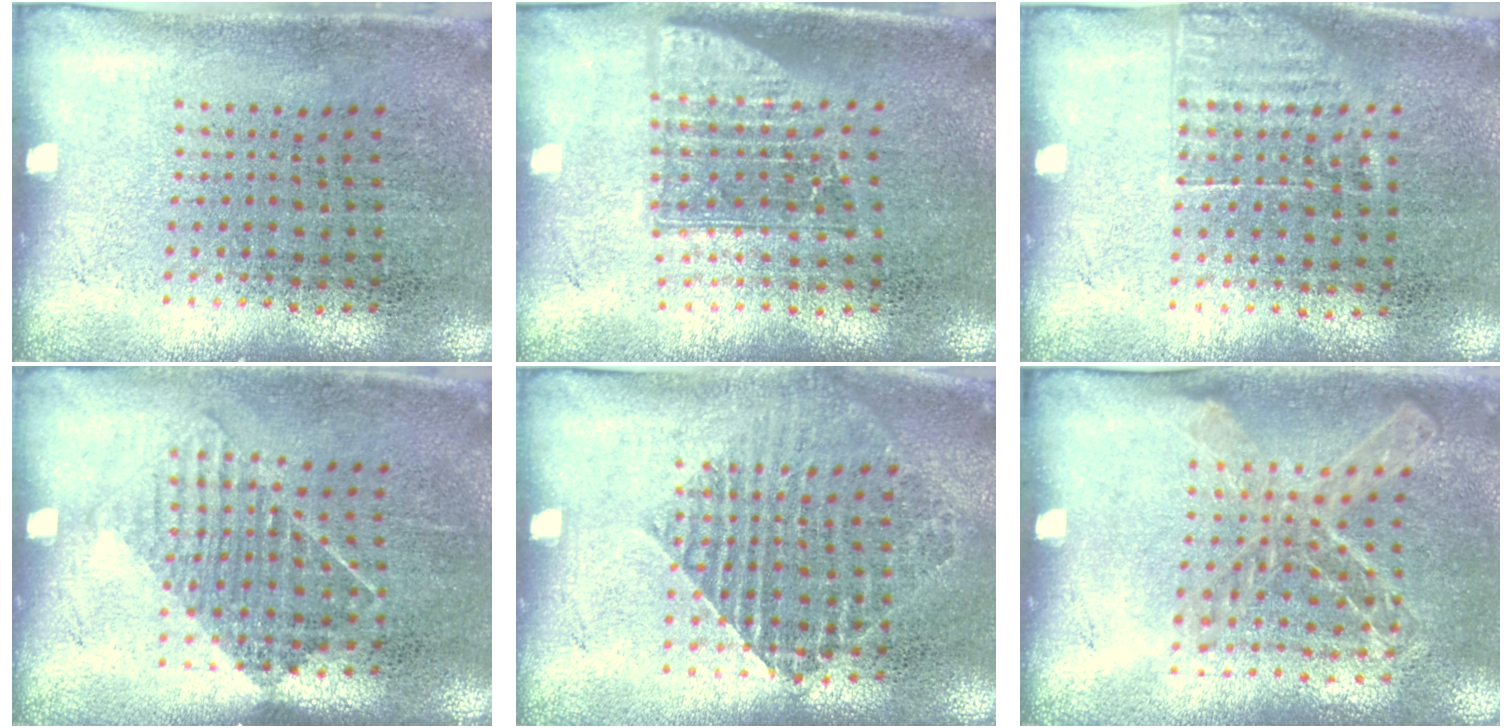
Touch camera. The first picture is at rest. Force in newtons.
{"total": 1.6, "press": 1.3, "slide": 1.0}
{"total": 1.2, "press": 0.9, "slide": 0.7}
{"total": 1.2, "press": 1.0, "slide": 0.7}
{"total": 1.3, "press": 1.2, "slide": 0.4}
{"total": 1.1, "press": 1.1, "slide": 0.1}